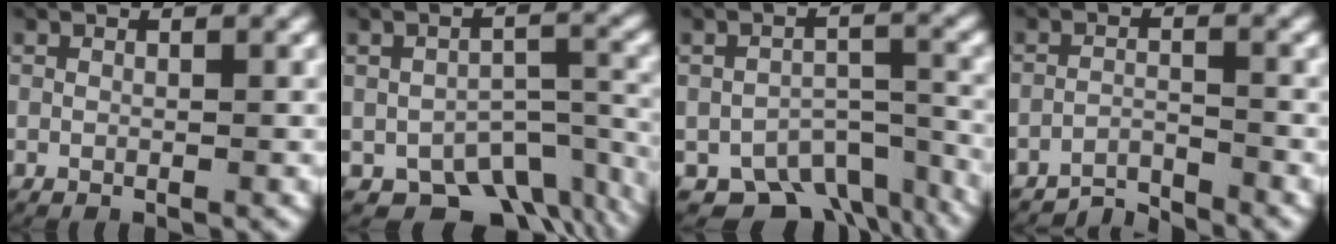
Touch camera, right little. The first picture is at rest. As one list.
[{"total": 8.0, "force": [-5.8, 4.4, 3.4], "torque": [-0.031, -0.013, -0.090]}, {"total": 7.7, "force": [-5.7, 4.1, 3.2], "torque": [-0.034, -0.012, -0.091]}, {"total": 3.2, "force": [-3.1, 0.6, 0.2], "torque": [-0.004, -0.005, -0.060]}]